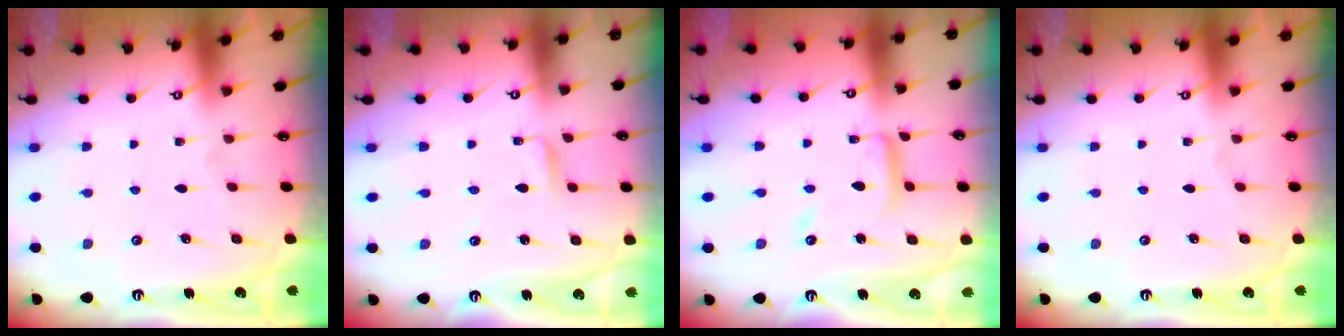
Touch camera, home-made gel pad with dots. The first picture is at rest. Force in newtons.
{"total": 2.6, "press": 2.5, "slide": 0.3}
{"total": 10.3, "press": 10.2, "slide": 0.9}
{"total": 0.0}